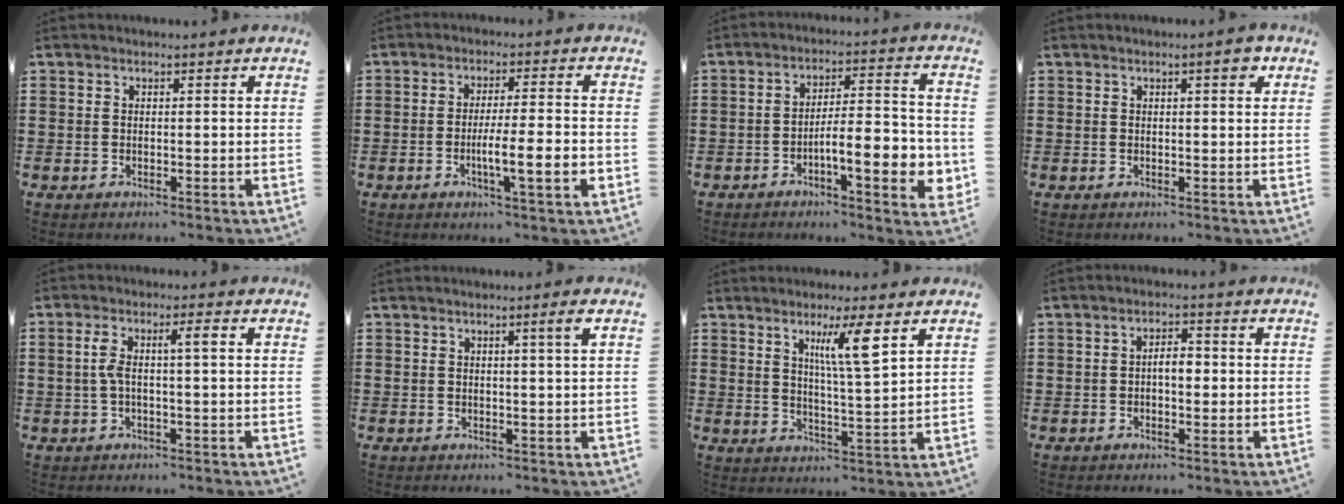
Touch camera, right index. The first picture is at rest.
{"total": 7.6, "force": [-2.2, 0.9, 7.2], "torque": [-0.124, -0.008, -0.037]}
{"total": 8.8, "force": [-3.2, 2.3, 7.9], "torque": [-0.113, -0.006, -0.056]}
{"total": 2.5, "force": [1.2, 0.5, 2.1], "torque": [-0.027, 0.000, 0.015]}
{"total": 4.4, "force": [0.3, 0.6, 4.3], "torque": [-0.089, 0.003, -0.002]}
{"total": 2.2, "force": [0.8, -0.3, 2.0], "torque": [-0.036, -0.002, 0.012]}
{"total": 7.1, "force": [3.6, 0.7, 6.1], "torque": [-0.113, -0.002, 0.054]}
{"total": 3.0, "force": [-0.3, 1.4, 2.7], "torque": [-0.051, 0.007, -0.007]}